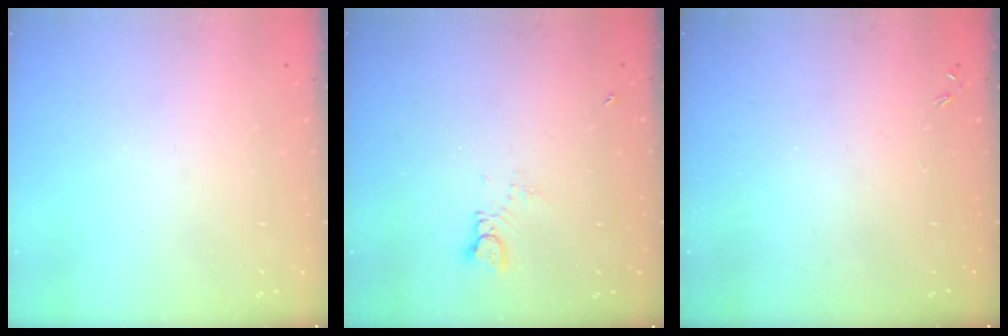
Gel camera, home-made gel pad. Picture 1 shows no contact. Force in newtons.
{"total": 1.6, "press": 1.6, "slide": 0.2}
{"total": 0.0}